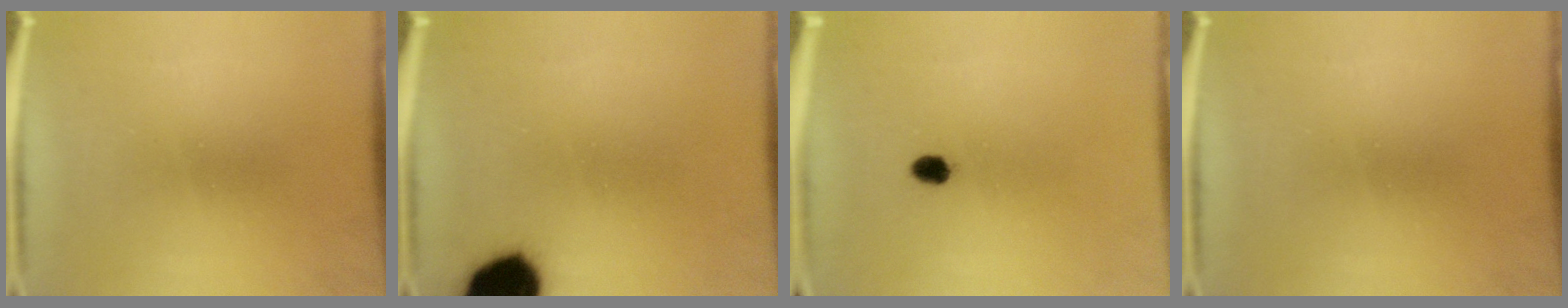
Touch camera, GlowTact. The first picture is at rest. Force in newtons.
{"total": 14.9}
{"total": 2.1}
{"total": 0.0}